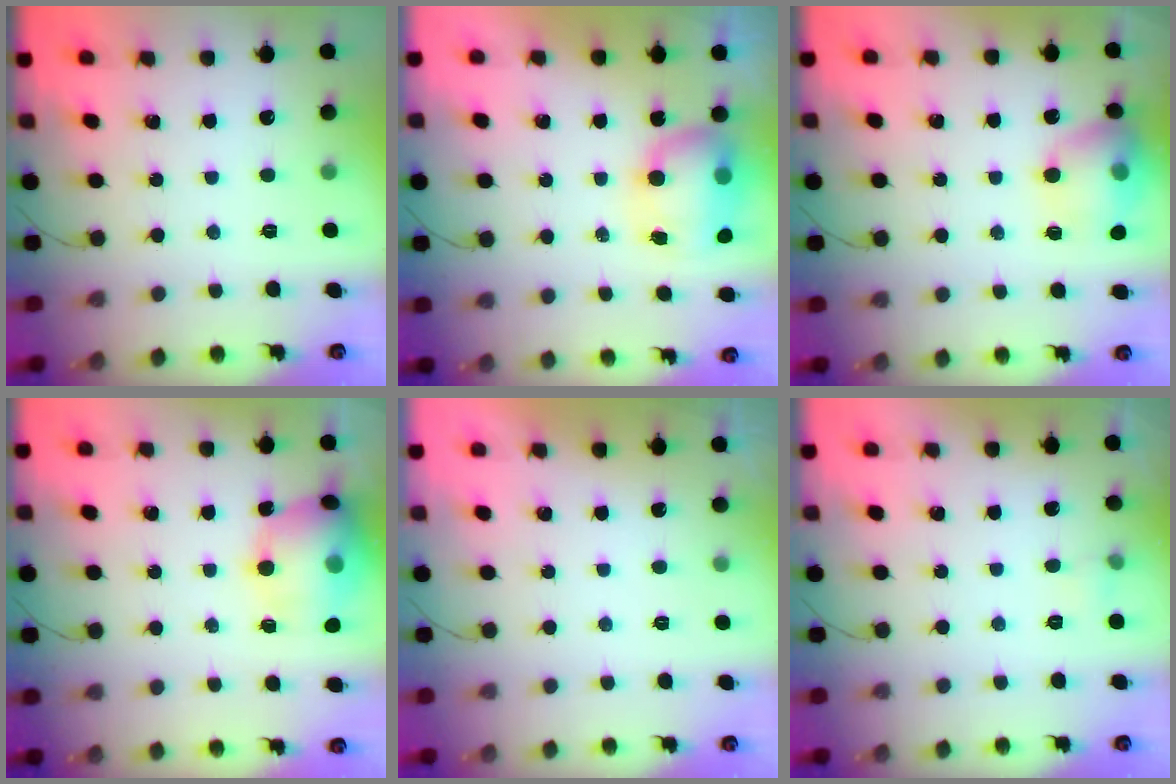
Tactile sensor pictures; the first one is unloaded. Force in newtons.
{"total": 8.3, "press": 8.2, "slide": 1.7}
{"total": 14.8, "press": 14.6, "slide": 2.1}
{"total": 15.8, "press": 15.4, "slide": 3.3}
{"total": 0.0}
{"total": 3.3, "press": 3.0, "slide": 1.2}